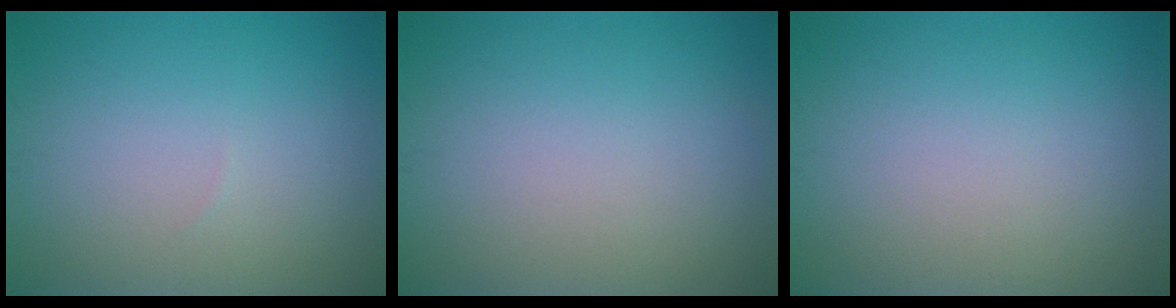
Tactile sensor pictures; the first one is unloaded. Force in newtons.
{"total": 0.0}
{"total": 0.0}